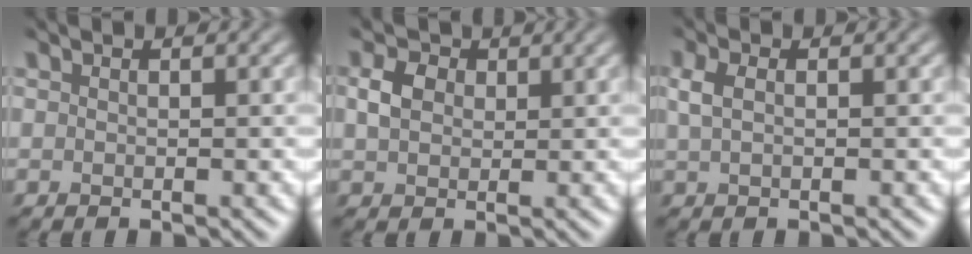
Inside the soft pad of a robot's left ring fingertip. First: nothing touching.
{"total": 2.2, "force": [0.2, 1.8, 1.2], "torque": [-0.027, 0.000, -0.006]}
{"total": 1.8, "force": [-0.2, 1.0, 1.4], "torque": [-0.034, 0.001, -0.006]}